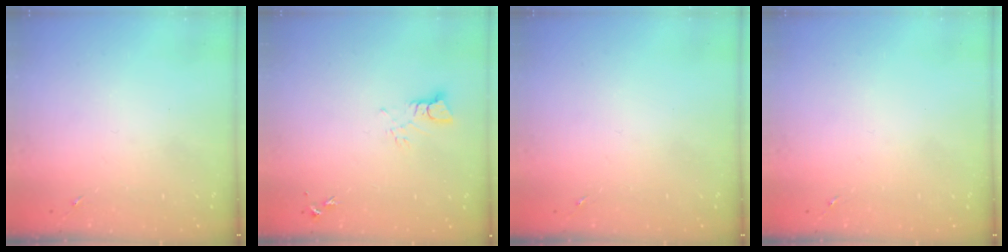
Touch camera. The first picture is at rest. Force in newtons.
{"total": 3.1, "press": 3.1, "slide": 0.3}
{"total": 0.0}
{"total": 0.0}